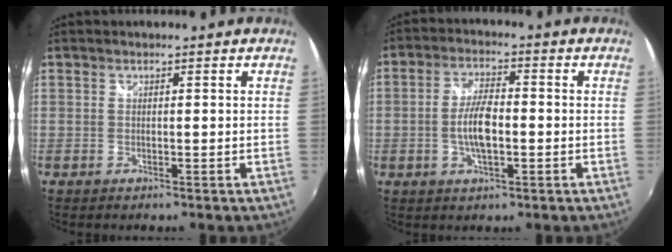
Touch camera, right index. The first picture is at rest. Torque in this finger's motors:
{"motor_torque": [1.16, 0.02, 0.17, 0.04]}